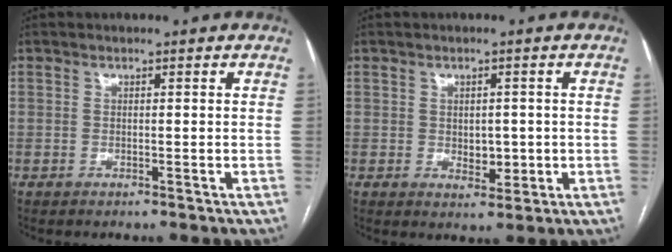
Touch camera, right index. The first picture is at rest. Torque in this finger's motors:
{"motor_torque": [0.04, -0.02, 0.06, 0.01]}